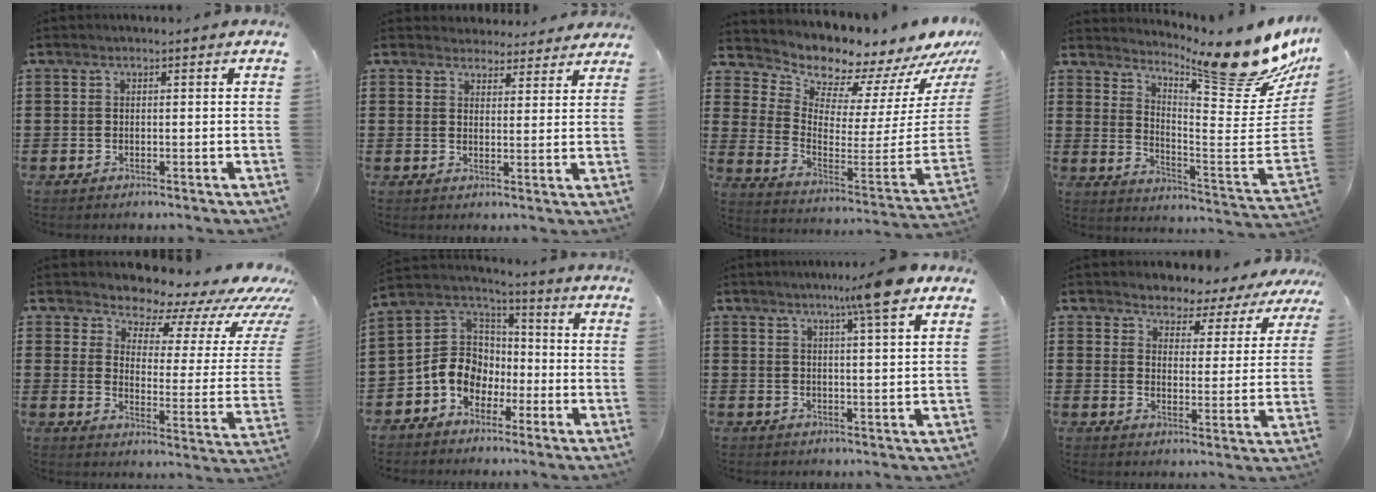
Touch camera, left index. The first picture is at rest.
{"total": 3.7, "force": [3.4, 1.3, 0.0], "torque": [-0.014, -0.007, 0.065]}
{"total": 8.1, "force": [8.0, 0.9, 0.2], "torque": [-0.035, -0.096, 0.132]}
{"total": 12.8, "force": [9.9, 1.5, 8.0], "torque": [-0.126, -0.085, 0.153]}
{"total": 7.4, "force": [7.0, 1.9, 1.7], "torque": [-0.041, -0.065, 0.112]}
{"total": 8.9, "force": [-3.3, 7.4, 3.6], "torque": [-0.112, 0.014, -0.071]}
{"total": 8.1, "force": [5.5, -0.6, 6.0], "torque": [-0.106, -0.010, 0.088]}
{"total": 3.9, "force": [3.8, 1.0, -0.5], "torque": [-0.019, -0.029, 0.061]}